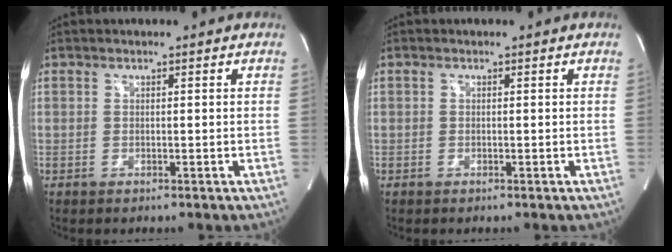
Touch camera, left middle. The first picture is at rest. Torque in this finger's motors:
{"motor_torque": [-0.10, -0.05, 0.04, 0.01]}